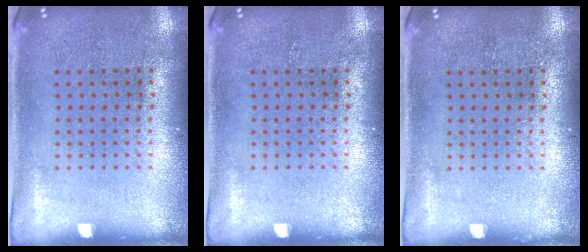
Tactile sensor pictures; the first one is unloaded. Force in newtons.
{"total": 0.0}
{"total": 0.0}